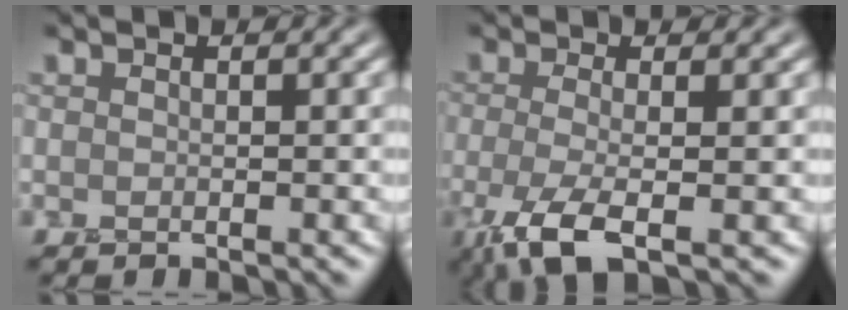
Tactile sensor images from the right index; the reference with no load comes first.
{"total": 4.6, "force": [-2.3, 1.4, 3.8], "torque": [-0.084, -0.006, -0.050]}